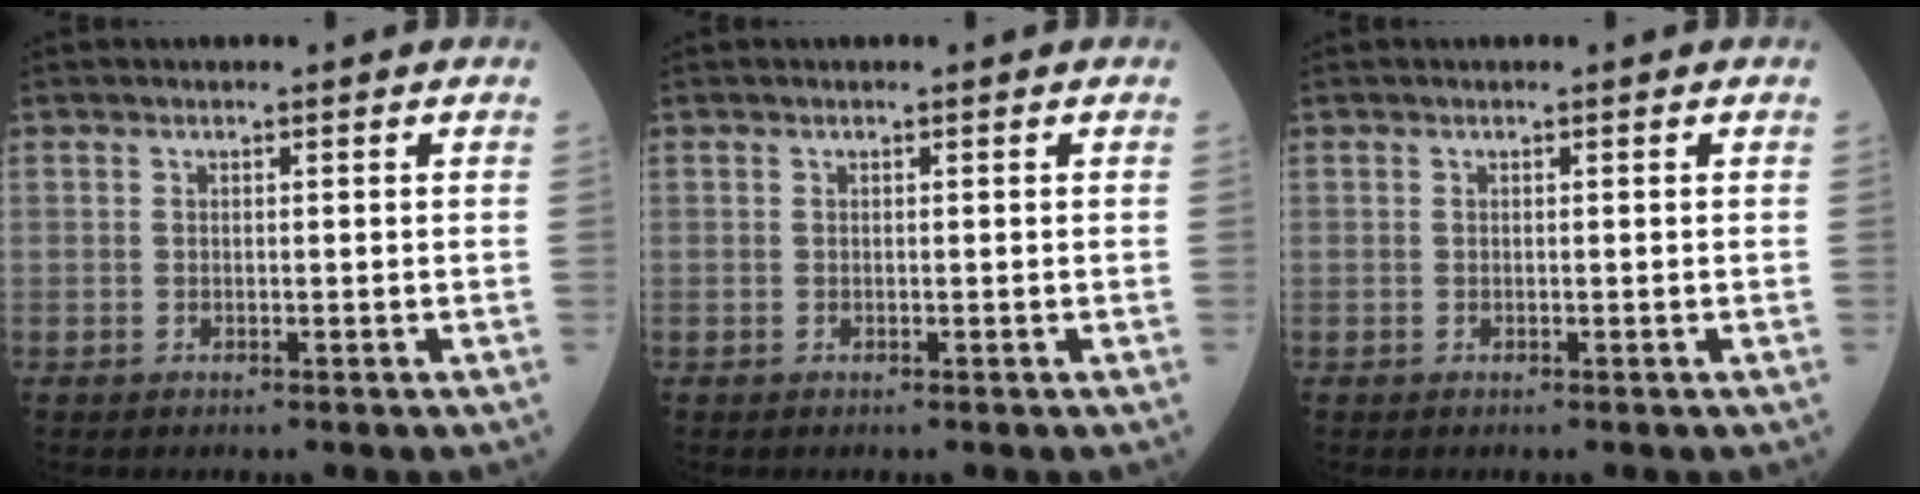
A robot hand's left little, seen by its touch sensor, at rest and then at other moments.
{"total": 0.0}
{"total": 0.0}